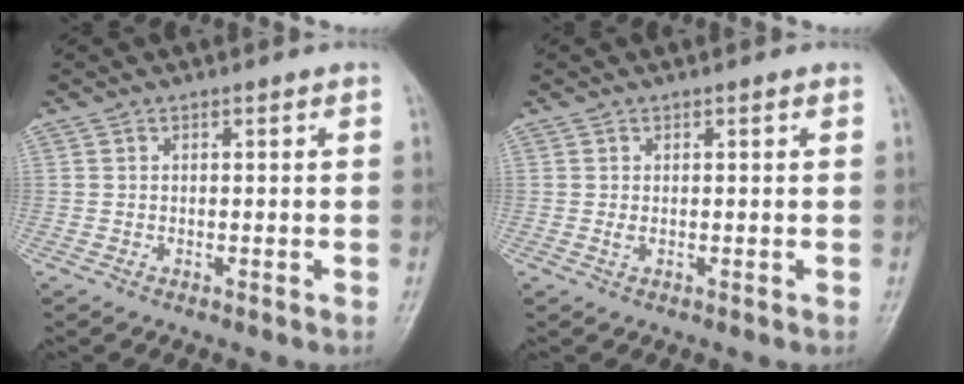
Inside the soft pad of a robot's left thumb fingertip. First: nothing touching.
{"total": 1.1, "force": [0.2, 0.4, 0.9], "torque": [-0.018, 0.003, 0.007]}